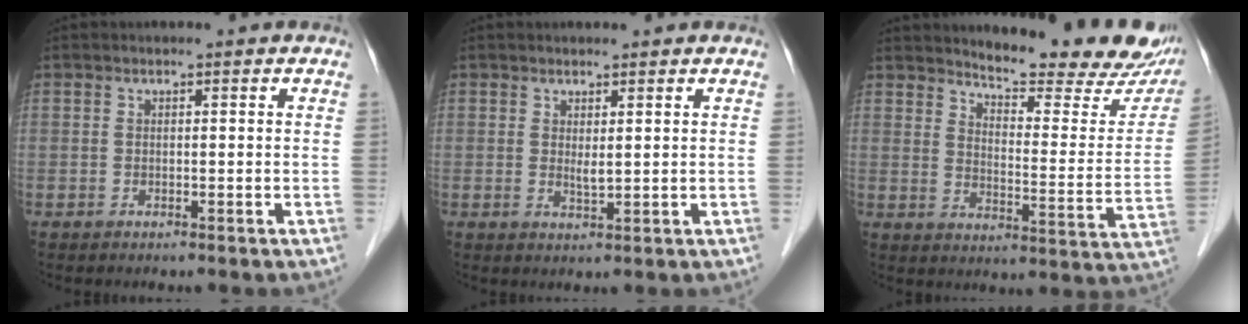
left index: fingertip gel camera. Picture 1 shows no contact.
{"total": 1.5, "force": [0.7, 0.4, 1.3], "torque": [-0.028, -0.006, 0.016]}
{"total": 19.1, "force": [17.2, 3.3, 7.6], "torque": [-0.093, -0.071, 0.208]}